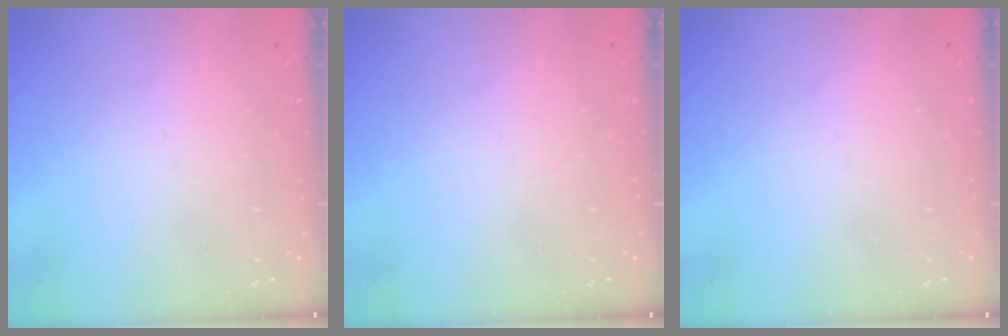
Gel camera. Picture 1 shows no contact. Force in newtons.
{"total": 0.0}
{"total": 0.0}